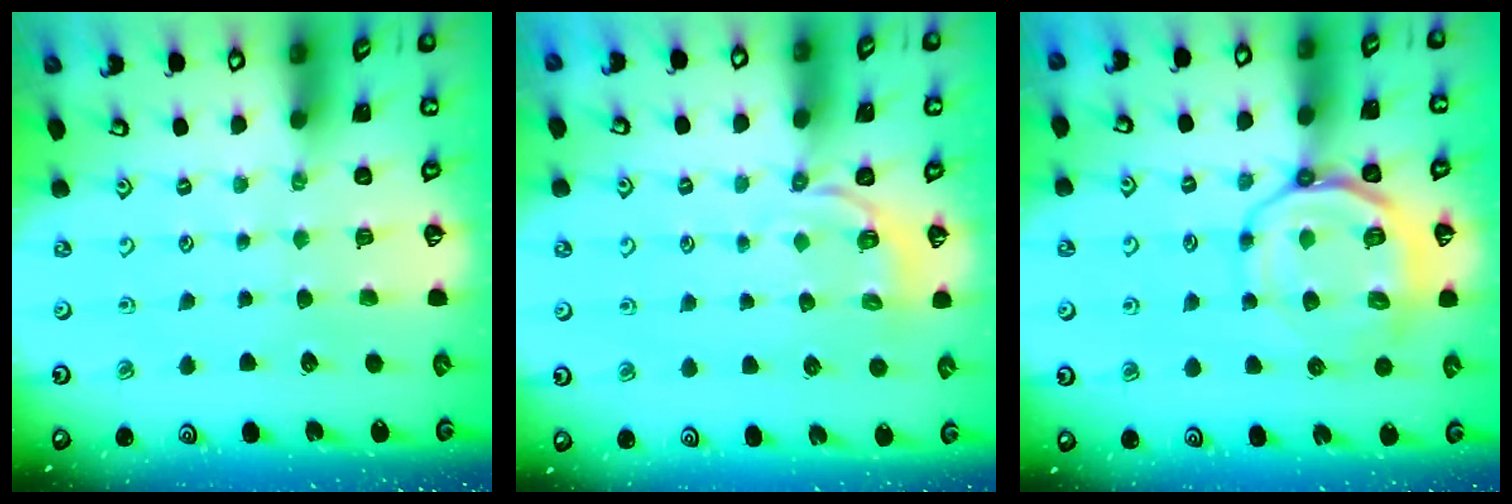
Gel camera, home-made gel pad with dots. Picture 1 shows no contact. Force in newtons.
{"total": 3.1, "press": 2.0, "slide": 2.3}
{"total": 11.5, "press": 11.2, "slide": 2.6}